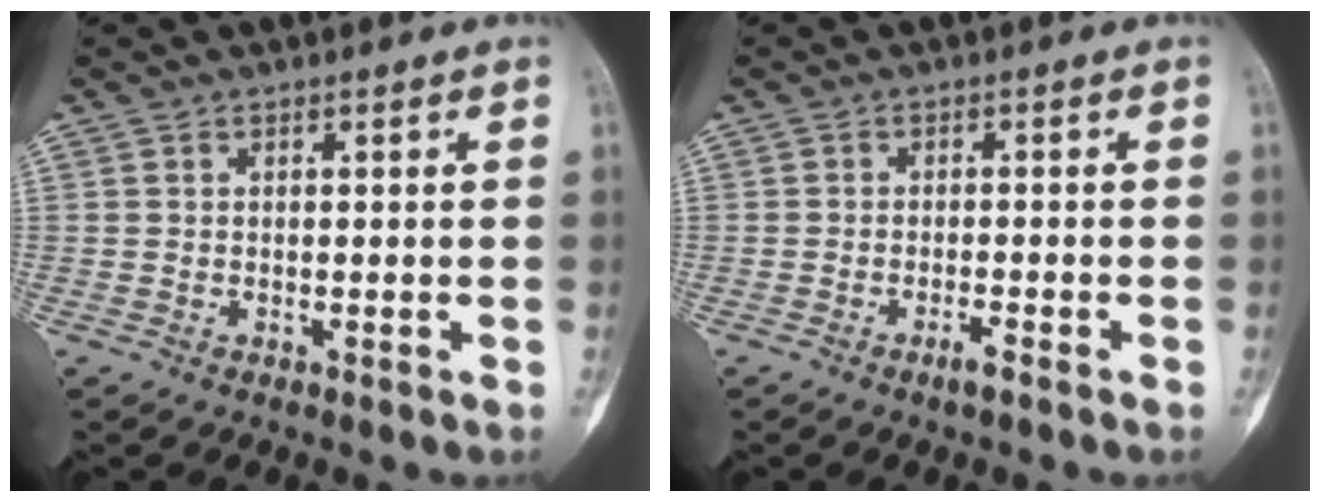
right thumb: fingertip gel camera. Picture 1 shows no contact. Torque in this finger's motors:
{"motor_torque": [0.45, -0.13, 0.45, 0.00, 0.05]}